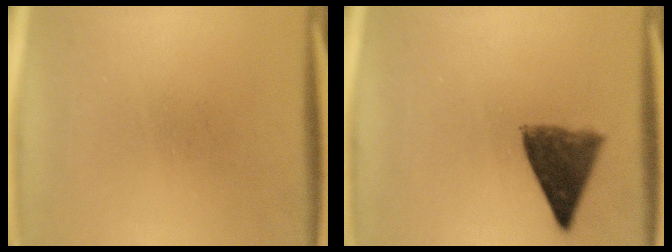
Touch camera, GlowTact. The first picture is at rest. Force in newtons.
{"total": 8.0}